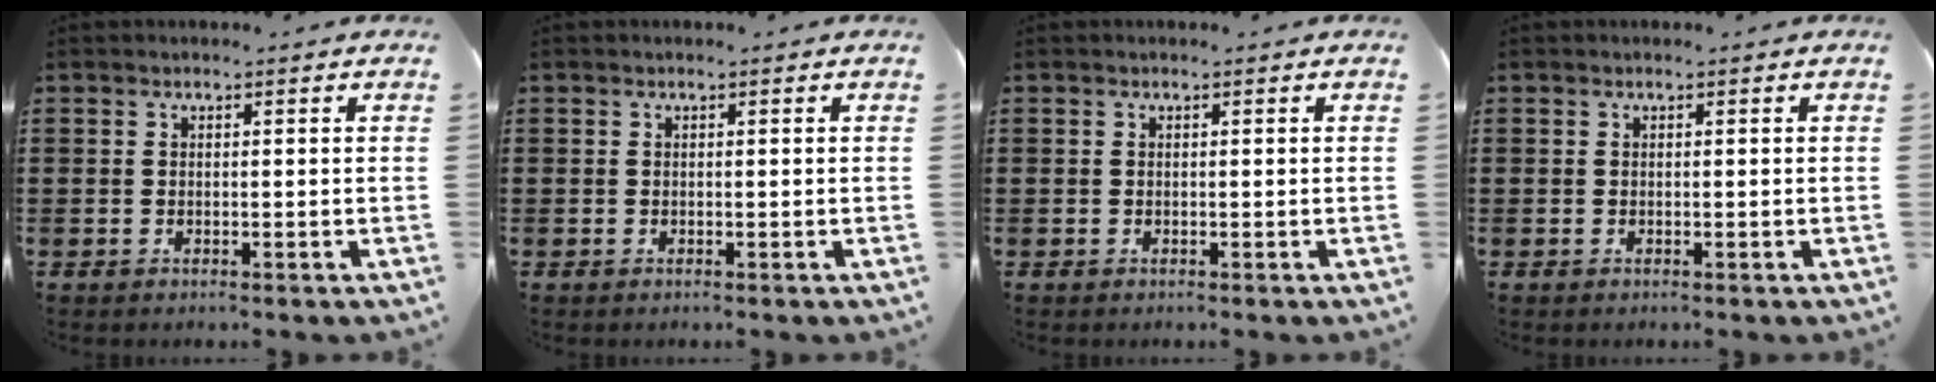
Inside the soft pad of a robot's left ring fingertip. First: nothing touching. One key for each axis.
{"total": 0.0}
{"total": 0.0}
{"total": 0.0}